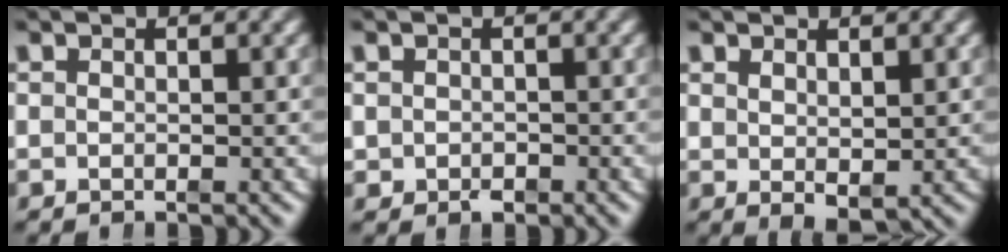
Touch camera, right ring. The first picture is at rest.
{"total": 1.1, "force": [-0.5, 0.8, 0.4], "torque": [-0.008, -0.015, 0.002]}
{"total": 1.7, "force": [0.1, -0.1, 1.7], "torque": [-0.012, -0.014, 0.018]}